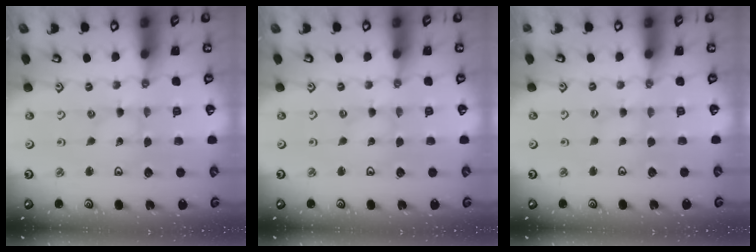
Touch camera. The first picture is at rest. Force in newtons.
{"total": 0.0}
{"total": 1.6, "press": 1.5, "slide": 0.3}